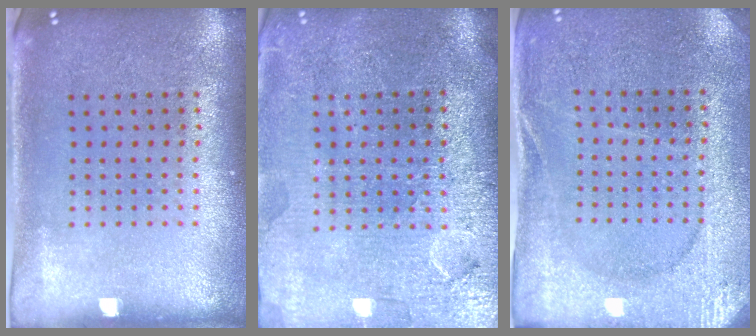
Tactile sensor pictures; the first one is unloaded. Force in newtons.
{"total": 3.6, "press": 3.4, "slide": 1.3}
{"total": 2.7, "press": 2.7, "slide": 0.3}